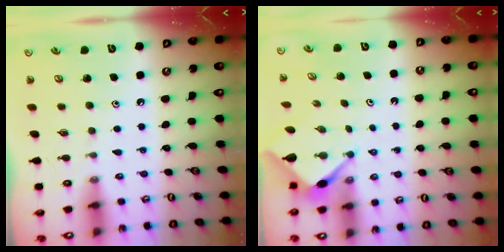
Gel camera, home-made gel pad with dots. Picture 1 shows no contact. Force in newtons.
{"total": 3.0, "press": 3.0, "slide": 0.3}